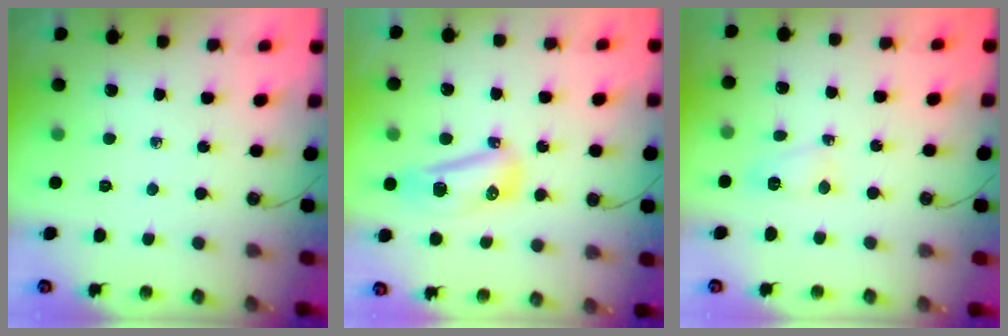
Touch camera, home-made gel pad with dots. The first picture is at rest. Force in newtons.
{"total": 10.0, "press": 9.9, "slide": 0.9}
{"total": 3.9, "press": 3.8, "slide": 0.7}